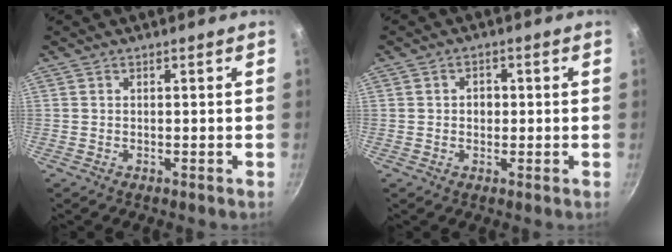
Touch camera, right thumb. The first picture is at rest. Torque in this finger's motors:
{"motor_torque": [-0.65, 0.11, 0.29, 0.22, -0.06]}